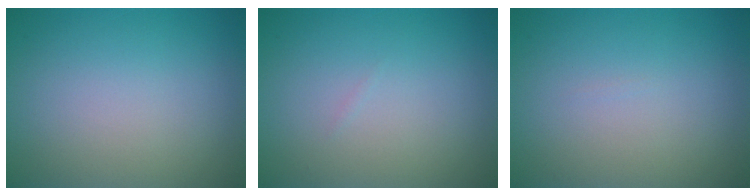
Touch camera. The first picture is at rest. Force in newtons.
{"total": 0.0}
{"total": 0.0}